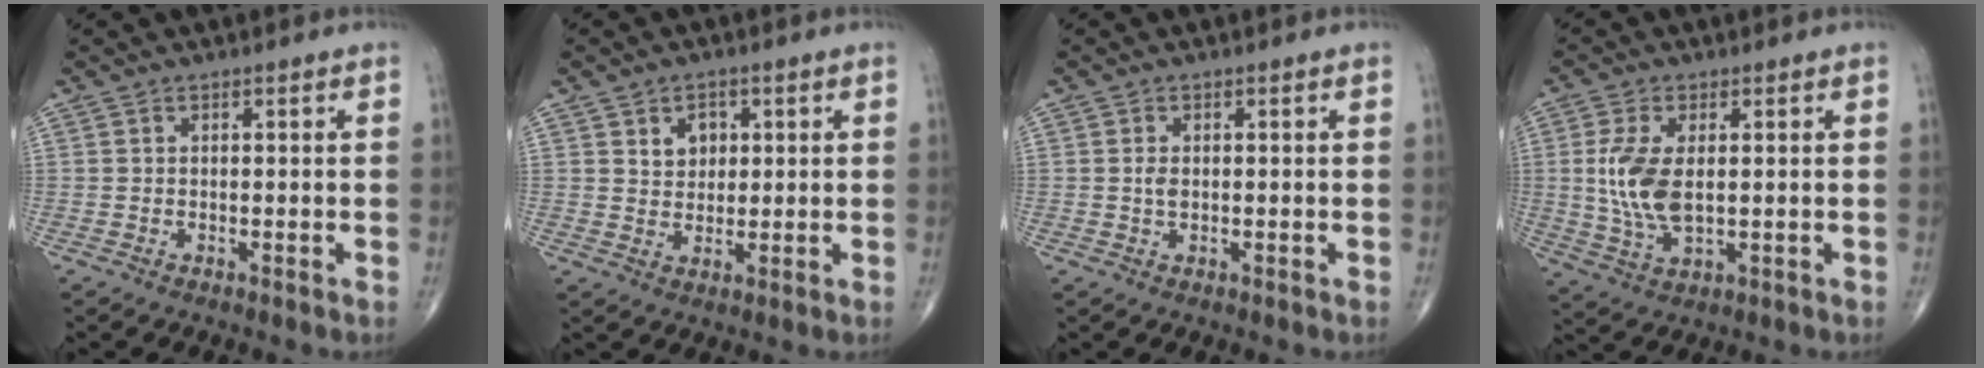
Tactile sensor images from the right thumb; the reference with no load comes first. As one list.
[{"total": 4.3, "force": [1.6, 3.4, 2.3], "torque": [-0.014, -0.008, 0.026]}, {"total": 1.5, "force": [0.0, 0.9, 1.2], "torque": [-0.022, -0.001, 0.000]}, {"total": 9.3, "force": [0.7, 4.7, 8.0], "torque": [-0.176, -0.009, 0.021]}]